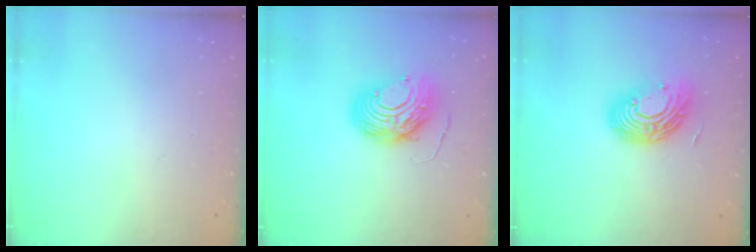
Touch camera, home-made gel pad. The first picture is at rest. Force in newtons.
{"total": 11.5, "press": 11.5, "slide": 1.1}
{"total": 14.5, "press": 14.5, "slide": 1.0}